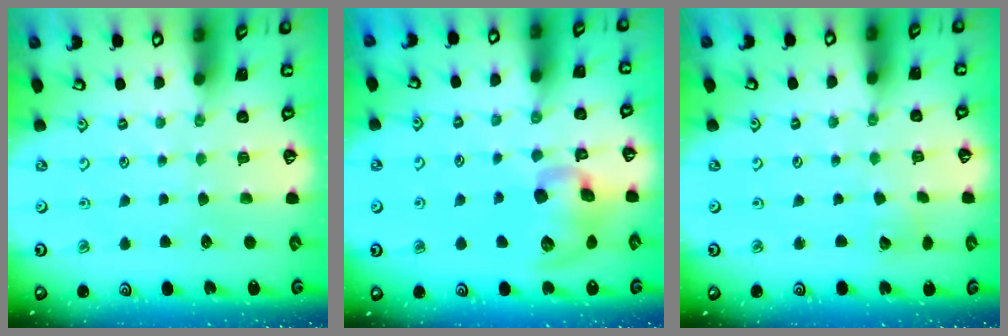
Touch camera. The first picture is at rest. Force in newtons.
{"total": 13.0, "press": 12.8, "slide": 2.0}
{"total": 4.2, "press": 4.2, "slide": 0.7}